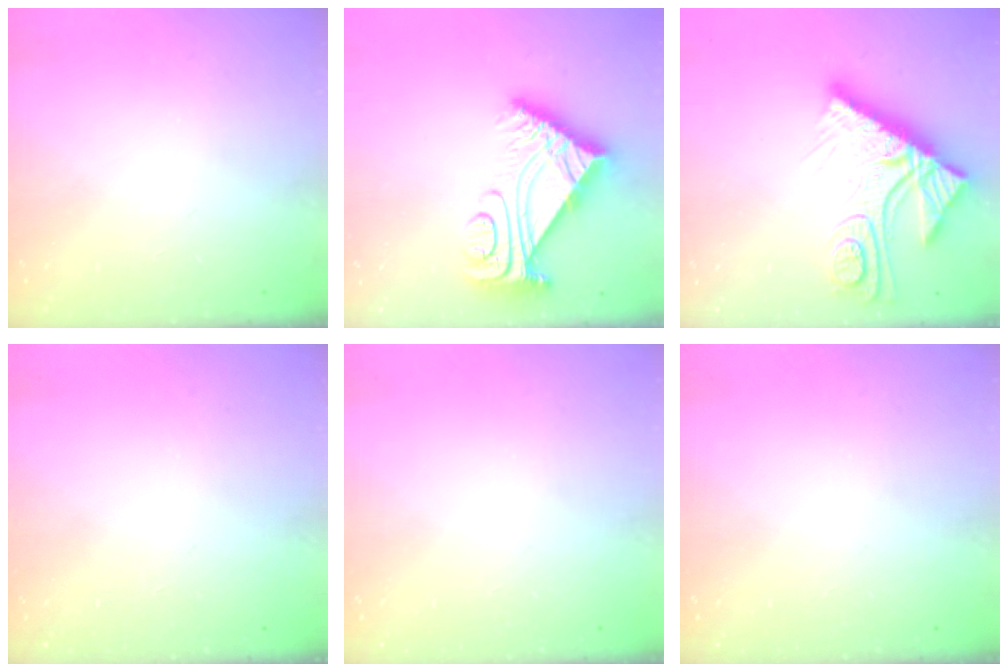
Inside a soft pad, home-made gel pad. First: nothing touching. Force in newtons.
{"total": 9.6, "press": 9.6, "slide": 0.9}
{"total": 15.3, "press": 15.3, "slide": 1.4}
{"total": 0.0}
{"total": 0.0}
{"total": 0.0}